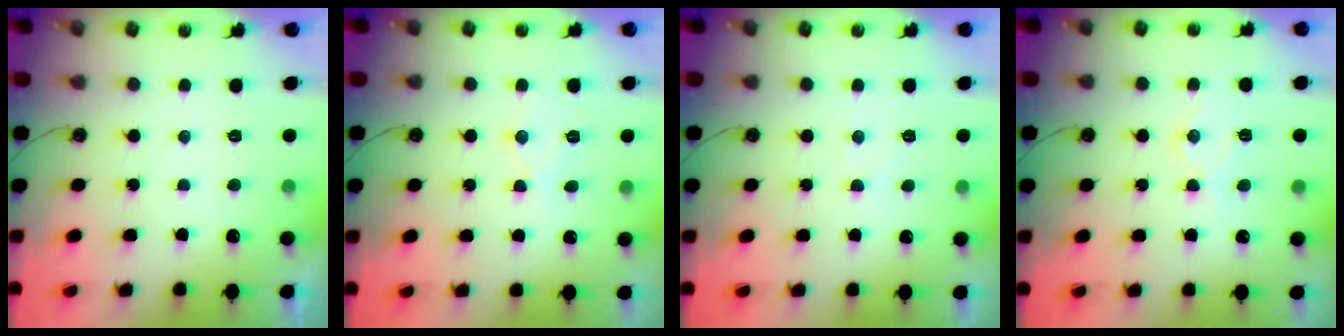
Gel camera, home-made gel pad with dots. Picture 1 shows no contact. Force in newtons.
{"total": 7.5, "press": 7.5, "slide": 0.2}
{"total": 2.5, "press": 2.5, "slide": 0.4}
{"total": 10.0, "press": 10.0, "slide": 0.9}